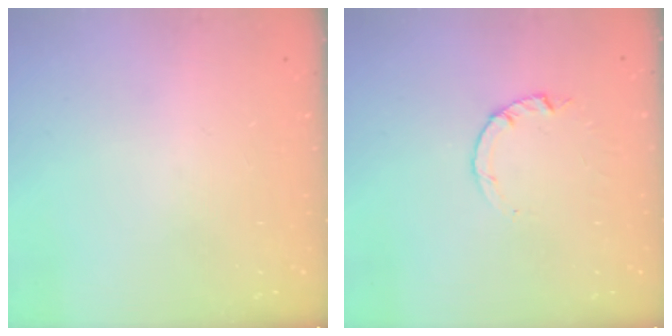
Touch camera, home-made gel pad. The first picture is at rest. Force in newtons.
{"total": 0.9, "press": 0.8, "slide": 0.2}